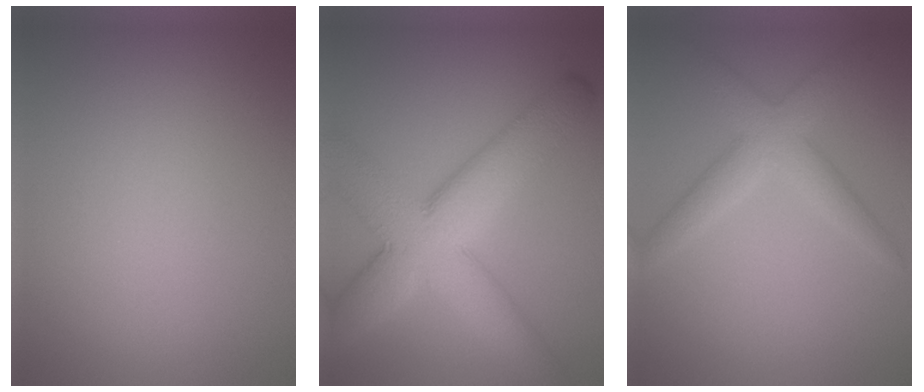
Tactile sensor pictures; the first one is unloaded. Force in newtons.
{"total": 10.2, "press": 10.2, "slide": 0.5}
{"total": 3.8, "press": 3.8, "slide": 0.0}